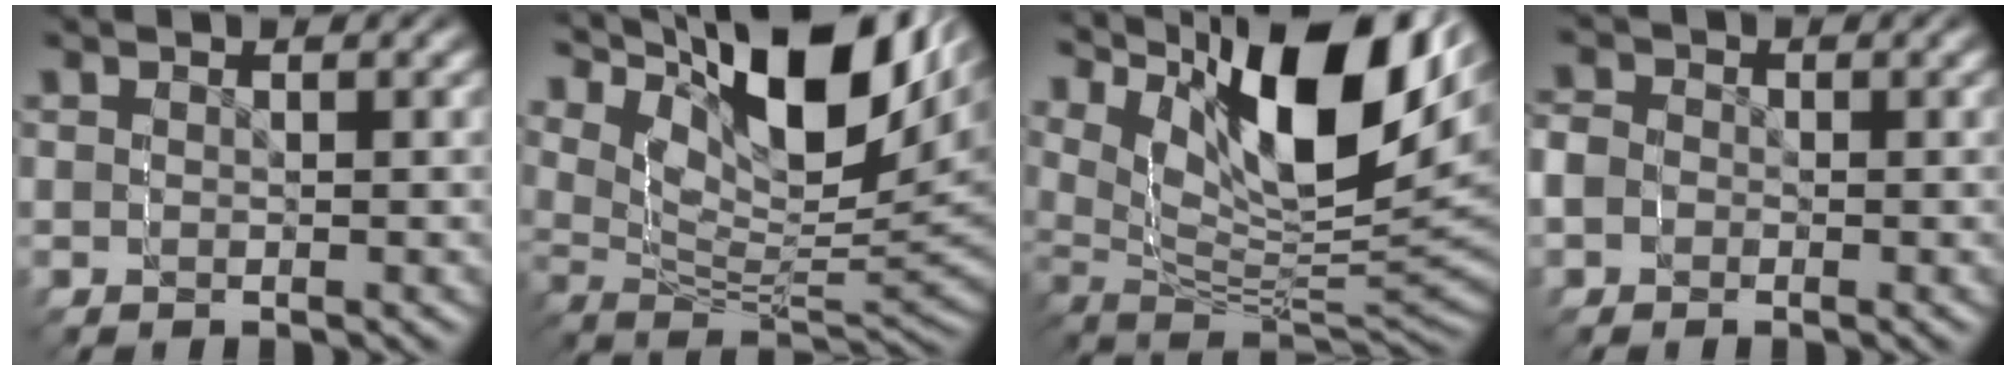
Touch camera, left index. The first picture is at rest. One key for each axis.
{"total": 11.3, "fx": 6.2, "fy": 5.6, "fz": 7.6, "tx": -0.143, "ty": 0.030, "tz": 0.081}
{"total": 14.4, "fx": 6.6, "fy": 7.7, "fz": 10.2, "tx": -0.174, "ty": 0.036, "tz": 0.083}
{"total": 2.7, "fx": -0.9, "fy": 2.4, "fz": -0.8, "tx": -0.003, "ty": -0.033, "tz": -0.006}